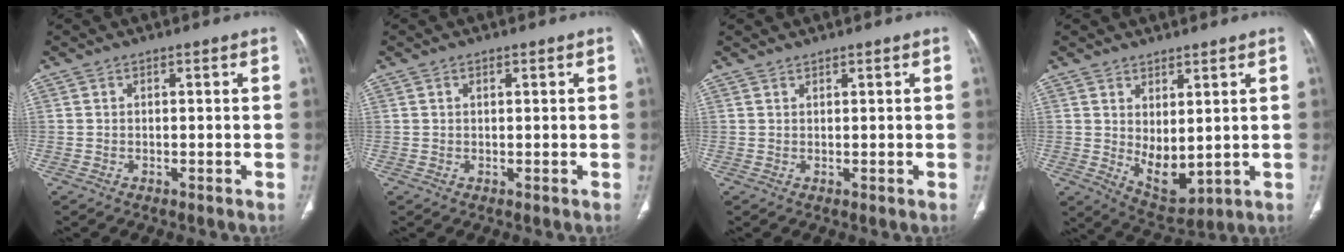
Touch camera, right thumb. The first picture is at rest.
{"total": 0.7, "force": [0.4, 0.3, 0.5], "torque": [-0.009, 0.001, 0.006]}
{"total": 0.7, "force": [0.7, 0.1, 0.0], "torque": [-0.001, -0.007, 0.014]}
{"total": 7.7, "force": [1.1, 4.1, 6.4], "torque": [-0.086, -0.025, 0.044]}